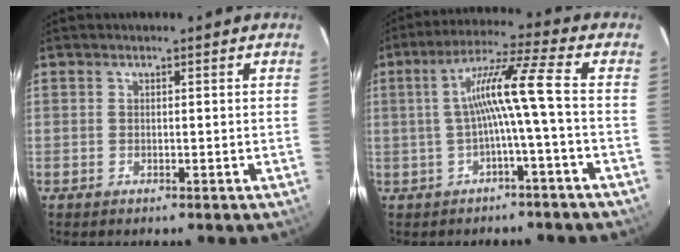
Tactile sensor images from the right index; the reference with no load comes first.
{"total": 8.3, "force": [-1.5, -1.4, 8.1], "torque": [-0.162, 0.012, -0.017]}